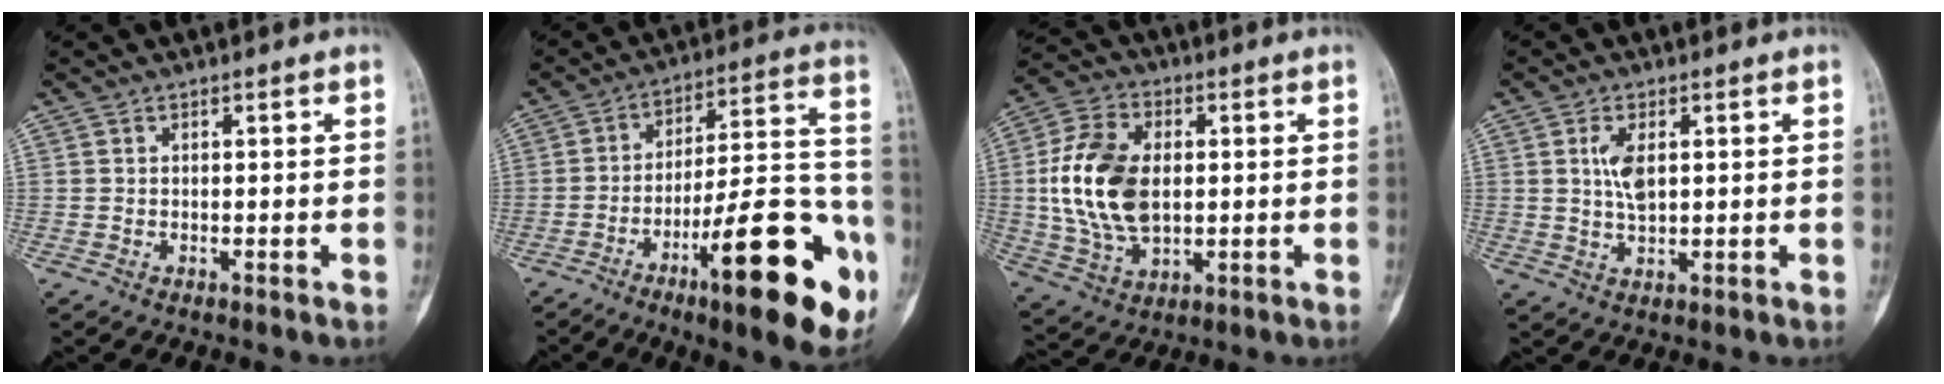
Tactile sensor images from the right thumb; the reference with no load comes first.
{"total": 25.5, "force": [-11.2, 6.6, 21.9], "torque": [-0.266, 0.064, -0.162]}
{"total": 16.4, "force": [0.9, 10.4, 12.6], "torque": [-0.237, 0.002, 0.021]}
{"total": 4.7, "force": [1.0, 2.3, 4.0], "torque": [-0.076, -0.004, 0.020]}